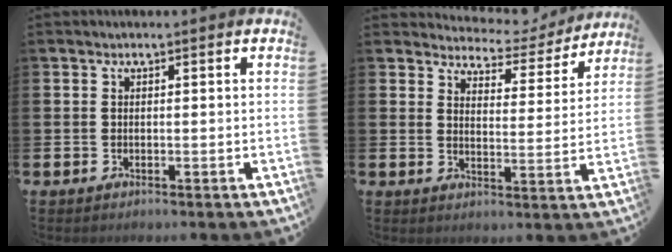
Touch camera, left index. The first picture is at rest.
{"total": 4.1, "force": [4.0, 1.2, 0.3], "torque": [-0.016, -0.039, 0.061]}